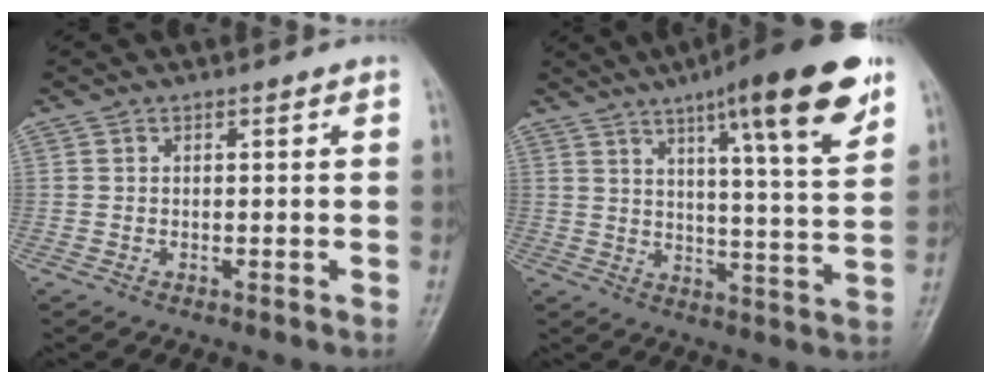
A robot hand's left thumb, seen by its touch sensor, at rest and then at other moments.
{"total": 19.7, "force": [11.2, 3.2, 15.9], "torque": [-0.207, -0.040, 0.163]}